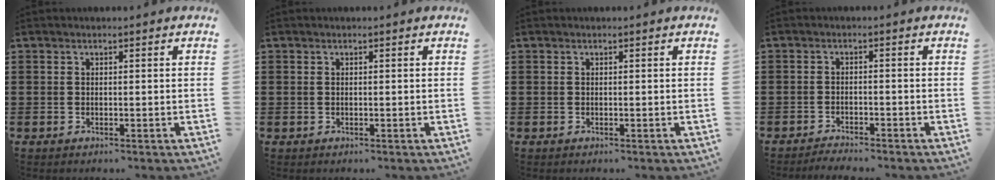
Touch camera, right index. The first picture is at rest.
{"total": 0.0}
{"total": 0.0}
{"total": 1.9, "force": [-1.9, 0.1, 0.0], "torque": [-0.005, 0.003, -0.039]}